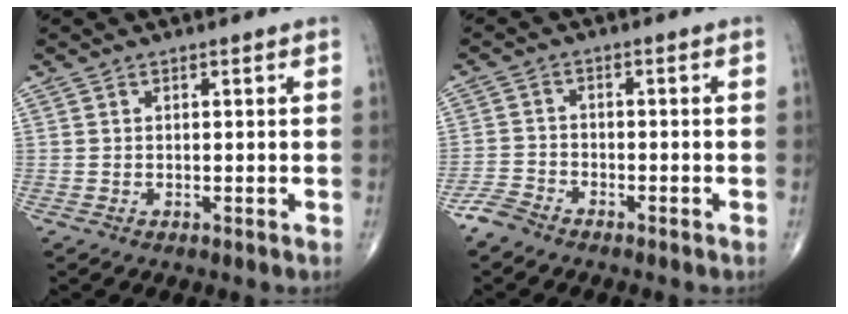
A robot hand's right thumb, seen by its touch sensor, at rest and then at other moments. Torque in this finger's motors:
{"motor_torque": [3.23, 1.79, 0.05, -0.59, -0.01]}